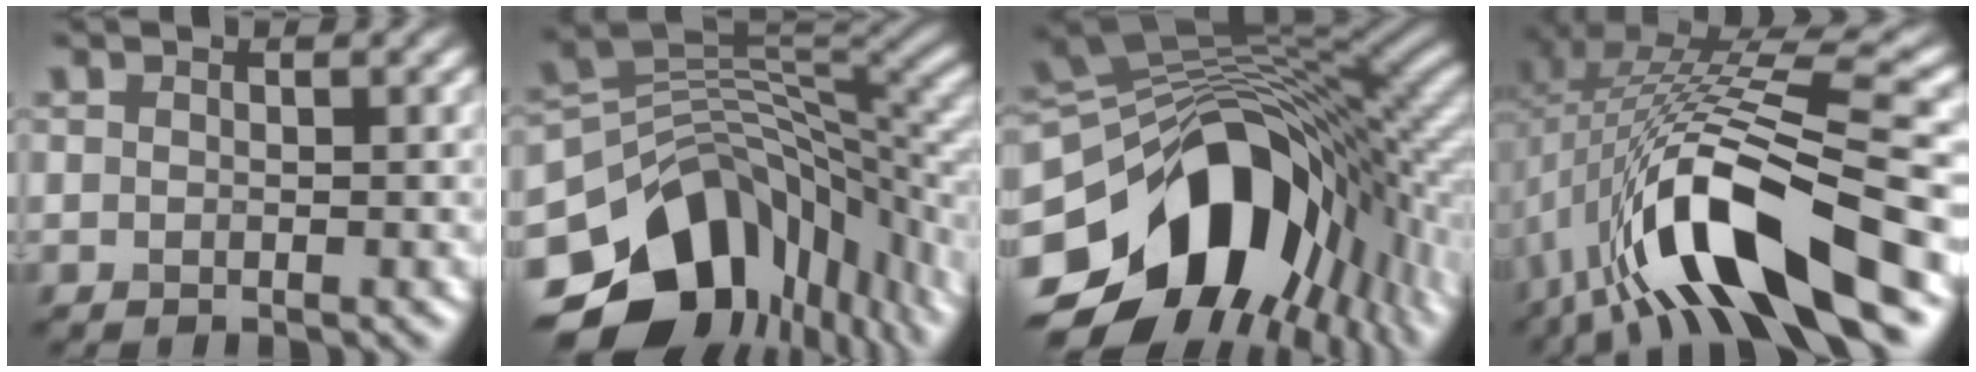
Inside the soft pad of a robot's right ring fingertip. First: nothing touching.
{"total": 15.6, "force": [-6.3, 10.6, 9.5], "torque": [-0.178, -0.022, -0.090]}
{"total": 17.8, "force": [-6.2, 11.8, 11.9], "torque": [-0.204, -0.019, -0.085]}
{"total": 13.9, "force": [-3.5, 4.9, 12.5], "torque": [-0.231, 0.004, -0.065]}